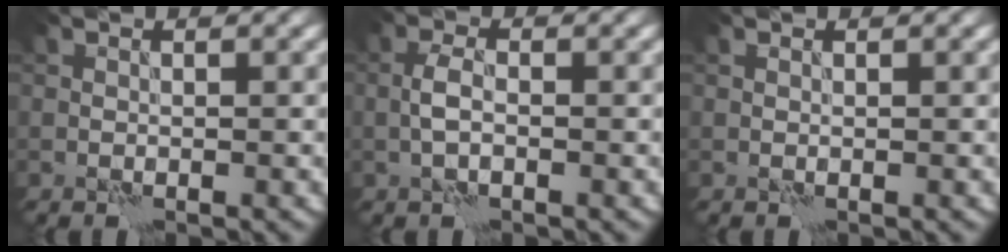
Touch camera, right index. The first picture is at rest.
{"total": 2.0, "force": [-0.6, 0.9, 1.7], "torque": [-0.033, 0.006, -0.017]}
{"total": 0.0}